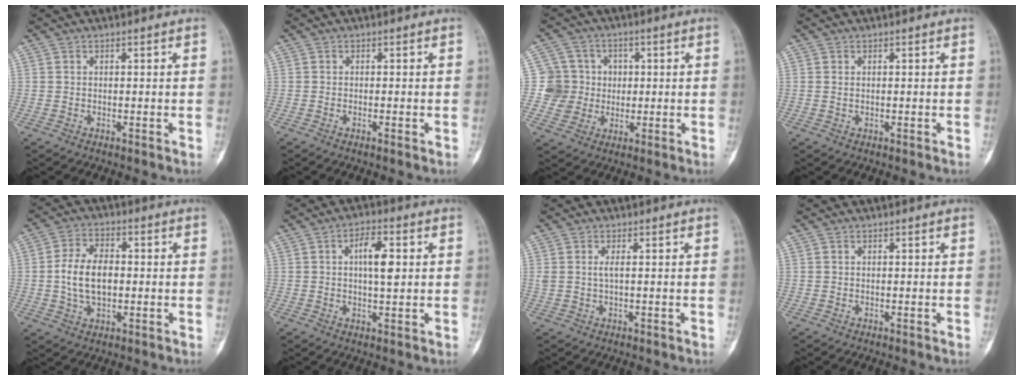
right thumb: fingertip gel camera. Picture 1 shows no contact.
{"total": 0.8, "force": [-0.4, 0.1, 0.7], "torque": [-0.014, 0.000, -0.007]}
{"total": 8.3, "force": [0.5, 8.2, 0.9], "torque": [0.027, 0.014, 0.007]}
{"total": 0.5, "force": [0.2, 0.3, 0.4], "torque": [-0.011, 0.002, 0.005]}
{"total": 9.3, "force": [-0.3, 5.7, 7.4], "torque": [-0.127, 0.011, -0.007]}
{"total": 7.0, "force": [1.1, 2.6, 6.4], "torque": [-0.096, 0.001, 0.014]}
{"total": 1.7, "force": [0.4, 0.5, 1.6], "torque": [-0.045, 0.007, 0.015]}
{"total": 0.0}